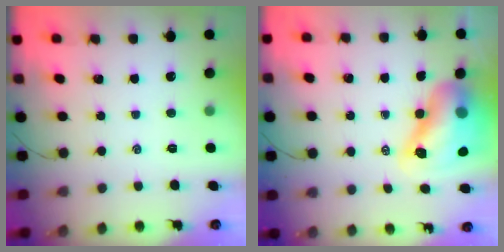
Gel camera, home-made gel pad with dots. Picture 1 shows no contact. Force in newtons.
{"total": 14.3, "press": 13.7, "slide": 4.0}